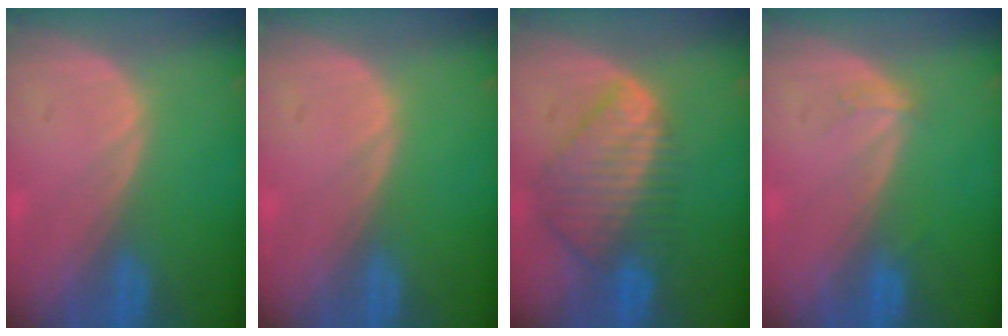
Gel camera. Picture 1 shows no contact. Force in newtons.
{"total": 0.0}
{"total": 9.0, "press": 7.7, "slide": 4.5}
{"total": 1.1, "press": 1.1, "slide": 0.1}